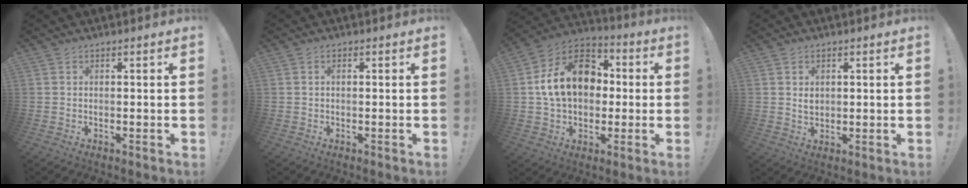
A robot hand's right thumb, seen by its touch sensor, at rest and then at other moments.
{"total": 1.0, "force": [0.1, 0.5, 0.9], "torque": [-0.021, 0.005, 0.002]}
{"total": 18.9, "force": [2.8, 14.0, 12.4], "torque": [-0.189, 0.013, 0.057]}
{"total": 3.0, "force": [0.7, 2.4, 1.7], "torque": [-0.015, -0.003, 0.009]}